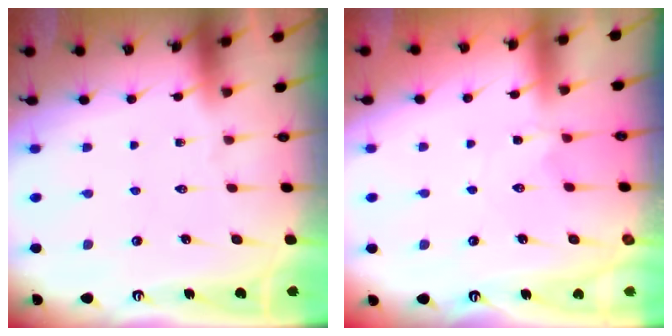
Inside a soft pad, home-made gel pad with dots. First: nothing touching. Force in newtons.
{"total": 2.1, "press": 2.1, "slide": 0.2}